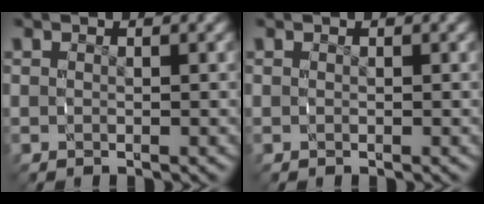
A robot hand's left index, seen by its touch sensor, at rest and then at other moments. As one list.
[{"total": 0.0}]